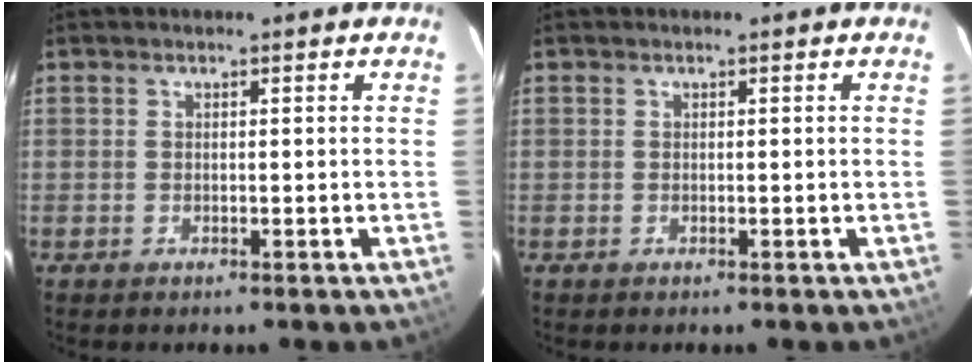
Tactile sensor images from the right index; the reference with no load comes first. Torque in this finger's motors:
{"motor_torque": [0.00, 0.00, 0.00, 0.00]}